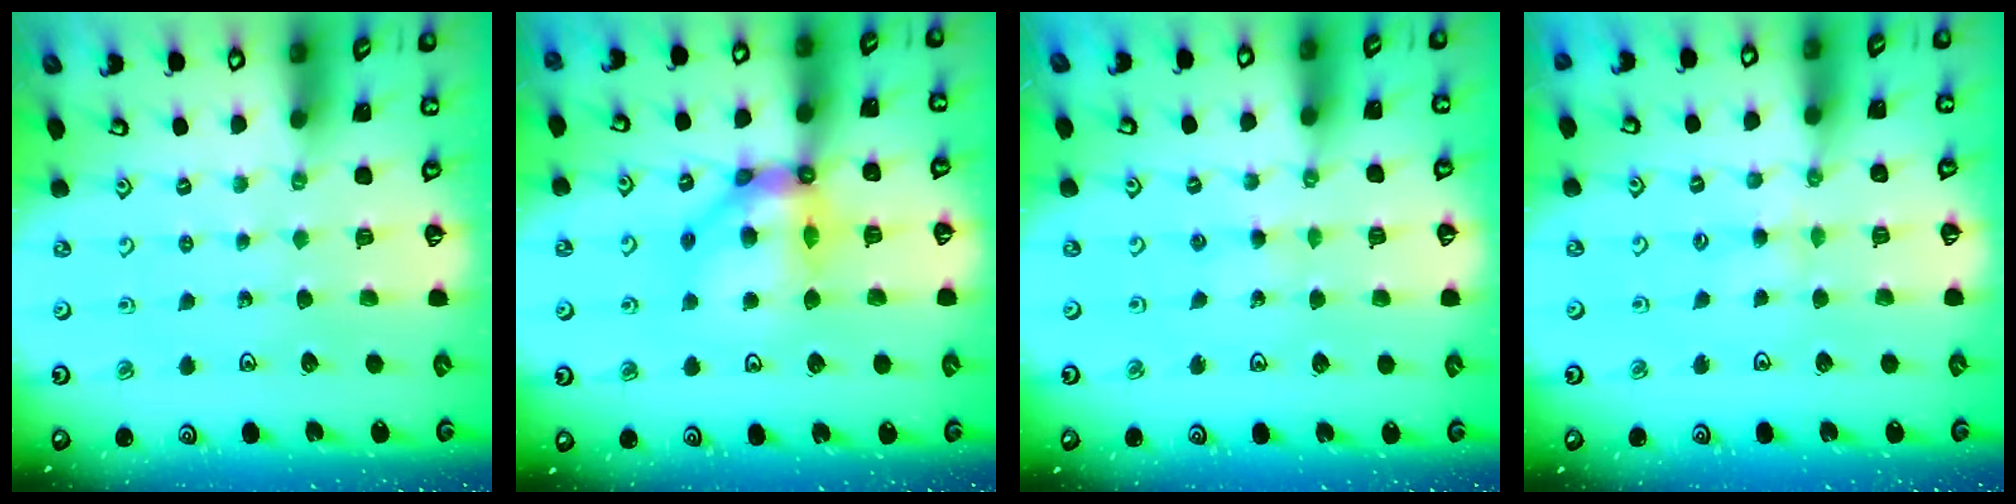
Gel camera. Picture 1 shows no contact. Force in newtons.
{"total": 11.7, "press": 11.4, "slide": 2.5}
{"total": 2.3, "press": 2.3, "slide": 0.3}
{"total": 2.6, "press": 2.5, "slide": 0.5}